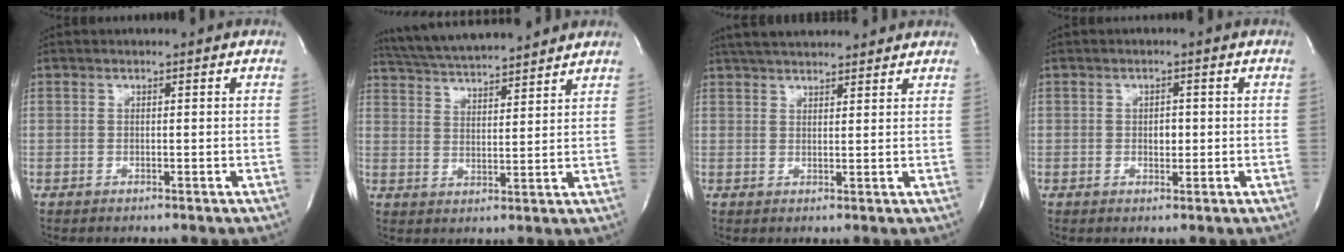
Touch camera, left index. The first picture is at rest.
{"total": 14.3, "force": [13.1, 1.2, 5.6], "torque": [-0.107, 0.024, 0.210]}
{"total": 10.9, "force": [9.8, 2.4, 4.3], "torque": [-0.066, 0.036, 0.141]}
{"total": 1.8, "force": [-0.1, 1.2, 1.4], "torque": [-0.021, 0.002, 0.000]}